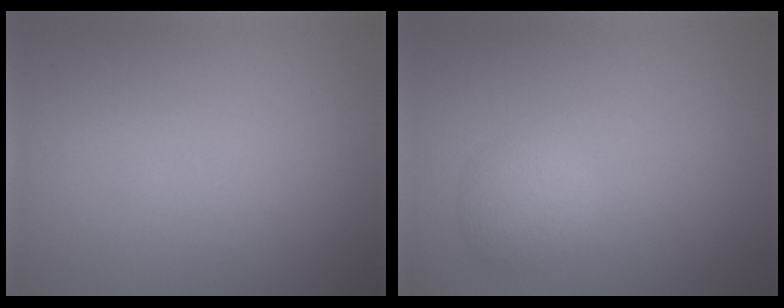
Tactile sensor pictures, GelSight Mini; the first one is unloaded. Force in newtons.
{"total": 2.4, "press": 2.4, "slide": 0.1}